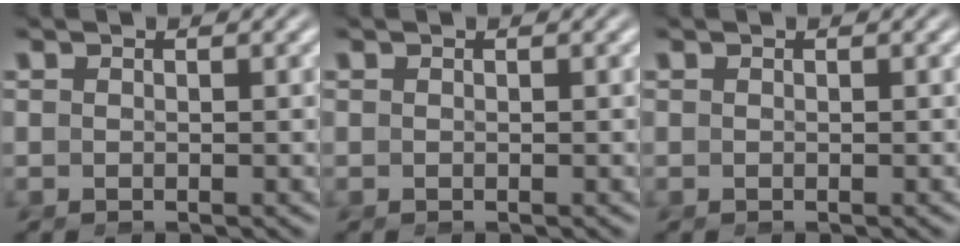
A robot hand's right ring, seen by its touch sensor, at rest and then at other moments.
{"total": 0.0}
{"total": 0.0}